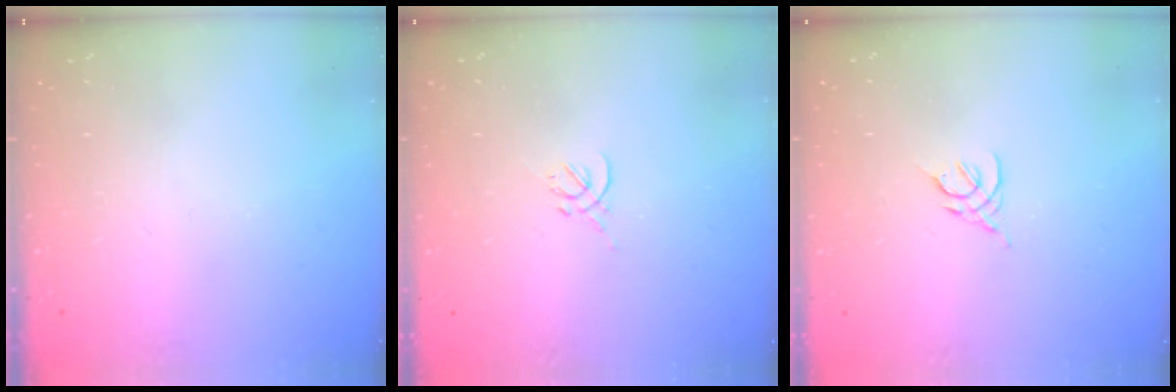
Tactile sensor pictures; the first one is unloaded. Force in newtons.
{"total": 0.0}
{"total": 2.4, "press": 2.3, "slide": 0.6}